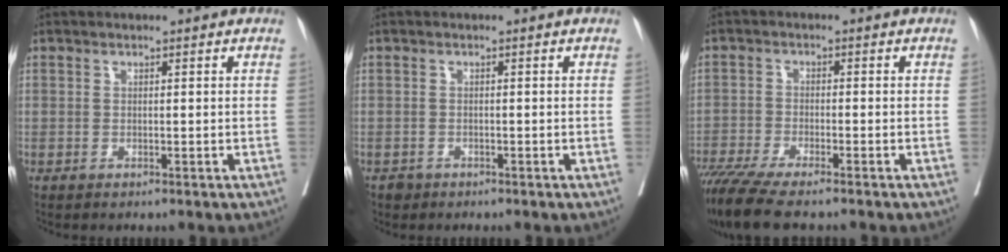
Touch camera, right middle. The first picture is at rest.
{"total": 1.1, "force": [-0.8, 0.8, -0.1], "torque": [-0.003, 0.003, -0.012]}
{"total": 9.6, "force": [-7.9, 0.8, 5.4], "torque": [-0.086, -0.022, -0.134]}